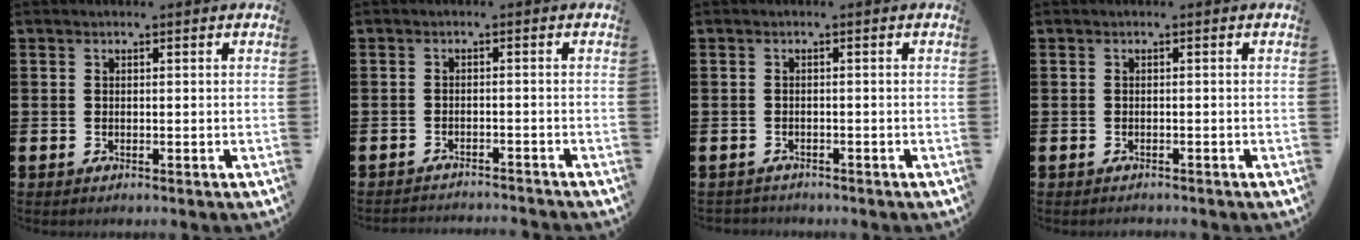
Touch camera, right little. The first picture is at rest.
{"total": 1.7, "force": [-1.7, -0.1, -0.2], "torque": [-0.001, 0.004, -0.036]}
{"total": 0.8, "force": [-0.8, 0.1, -0.1], "torque": [0.000, 0.001, -0.016]}
{"total": 0.5, "force": [-0.5, 0.0, 0.0], "torque": [0.000, -0.002, -0.011]}